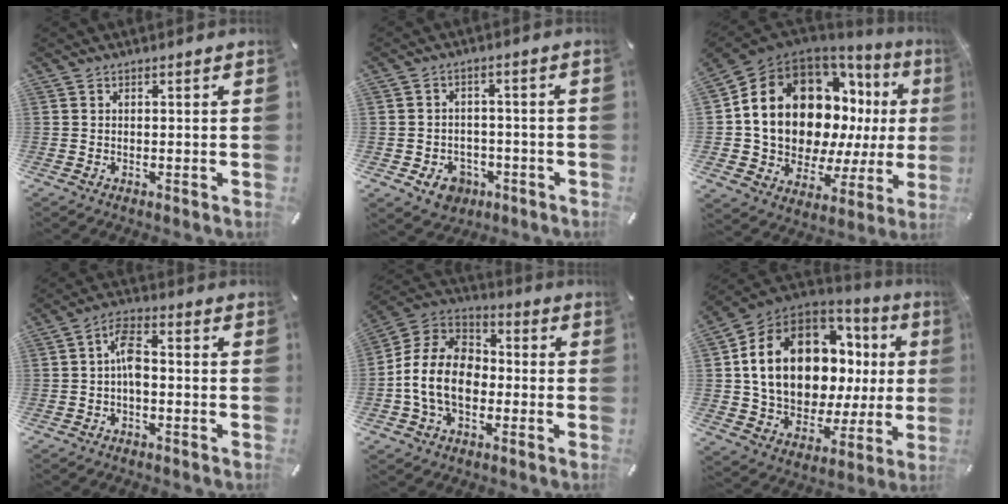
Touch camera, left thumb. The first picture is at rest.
{"total": 6.5, "force": [-3.1, 5.1, 2.6], "torque": [-0.050, 0.016, -0.058]}
{"total": 22.9, "force": [5.1, 15.7, 15.8], "torque": [-0.293, -0.053, 0.111]}
{"total": 6.3, "force": [-1.1, 3.2, 5.3], "torque": [-0.106, 0.015, -0.020]}
{"total": 13.3, "force": [-3.8, 10.0, 8.0], "torque": [-0.181, 0.029, -0.069]}
{"total": 19.4, "force": [5.1, 13.5, 12.9], "torque": [-0.232, -0.039, 0.102]}